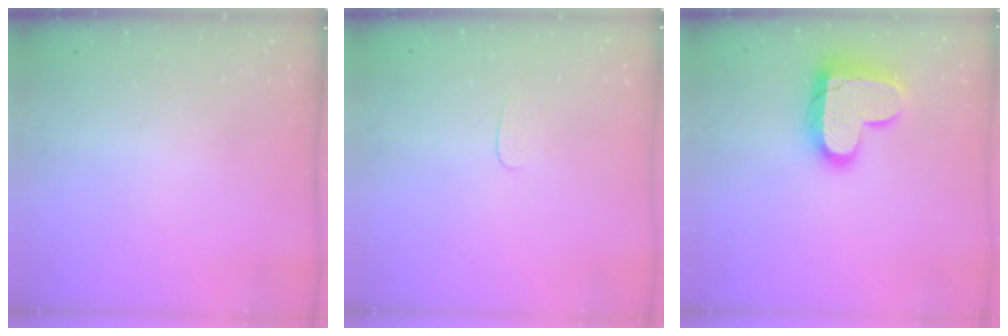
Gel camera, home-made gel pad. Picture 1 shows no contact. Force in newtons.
{"total": 2.8, "press": 2.8, "slide": 0.3}
{"total": 17.1, "press": 17.0, "slide": 1.2}